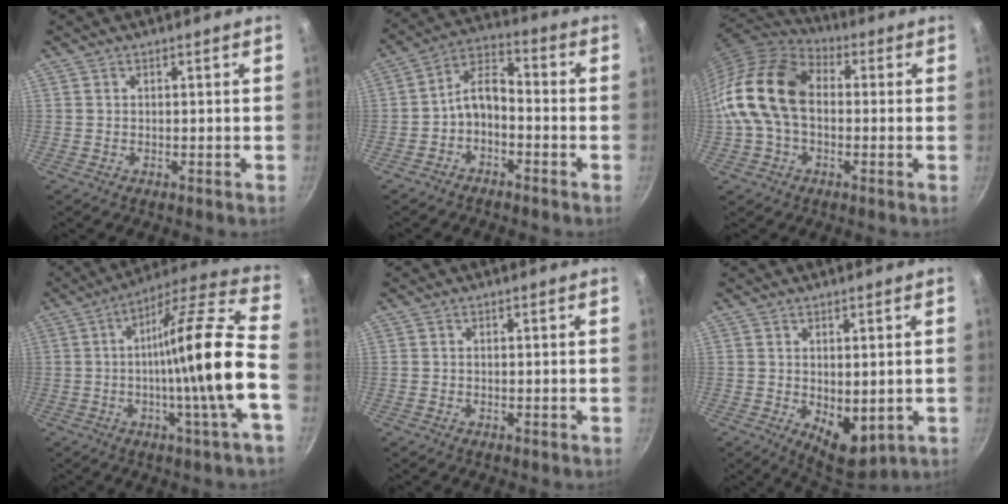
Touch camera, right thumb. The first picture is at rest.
{"total": 7.0, "force": [-2.8, 4.2, 4.9], "torque": [-0.085, 0.055, -0.058]}
{"total": 17.0, "force": [-0.1, 11.6, 12.4], "torque": [-0.220, 0.039, -0.020]}
{"total": 21.5, "force": [-3.1, 2.3, 21.1], "torque": [-0.294, 0.035, -0.055]}
{"total": 0.0}
{"total": 7.5, "force": [-0.4, 4.2, 6.3], "torque": [-0.067, -0.019, 0.008]}